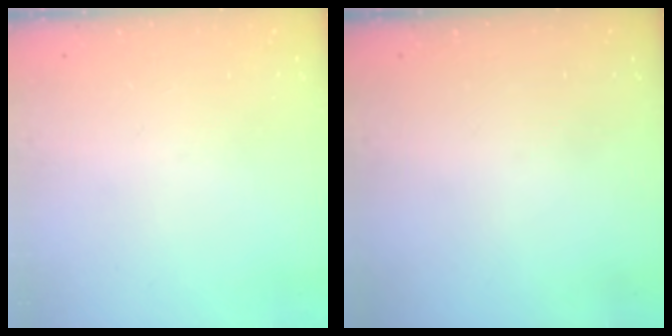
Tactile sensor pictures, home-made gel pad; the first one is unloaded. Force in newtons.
{"total": 0.0}